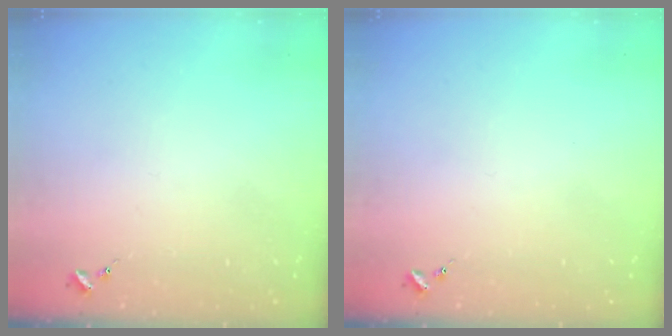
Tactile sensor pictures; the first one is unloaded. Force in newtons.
{"total": 0.0}